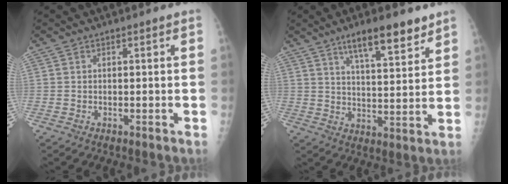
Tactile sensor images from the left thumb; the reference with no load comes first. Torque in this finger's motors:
{"motor_torque": [1.46, 0.57, 0.86, -0.60, 0.29]}